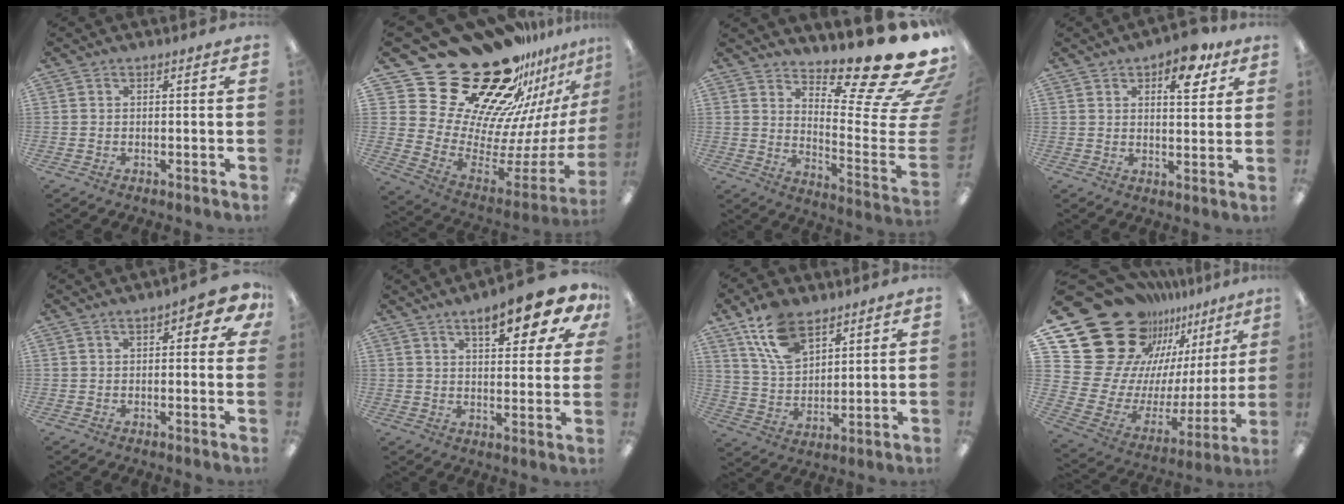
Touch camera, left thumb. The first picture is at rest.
{"total": 31.2, "force": [22.3, 15.6, 15.4], "torque": [-0.229, -0.216, 0.448]}
{"total": 20.5, "force": [16.7, 3.5, 11.5], "torque": [-0.138, -0.149, 0.262]}
{"total": 10.4, "force": [5.9, 5.4, 6.7], "torque": [-0.078, -0.022, 0.096]}
{"total": 5.0, "force": [1.9, 2.3, 4.1], "torque": [-0.047, -0.002, 0.028]}
{"total": 12.1, "force": [7.5, 4.1, 8.6], "torque": [-0.109, -0.036, 0.119]}
{"total": 13.1, "force": [8.2, 7.5, 6.9], "torque": [-0.135, -0.023, 0.156]}
{"total": 27.3, "force": [18.6, 16.5, 11.2], "torque": [-0.197, -0.163, 0.378]}